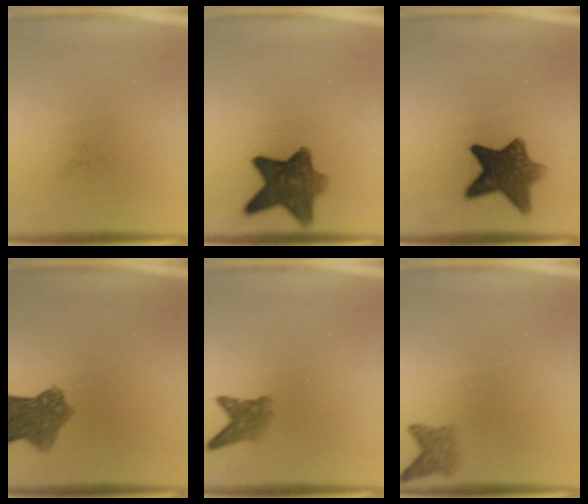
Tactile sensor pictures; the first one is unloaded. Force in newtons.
{"total": 9.2}
{"total": 9.6}
{"total": 7.2}
{"total": 2.9}
{"total": 2.1}